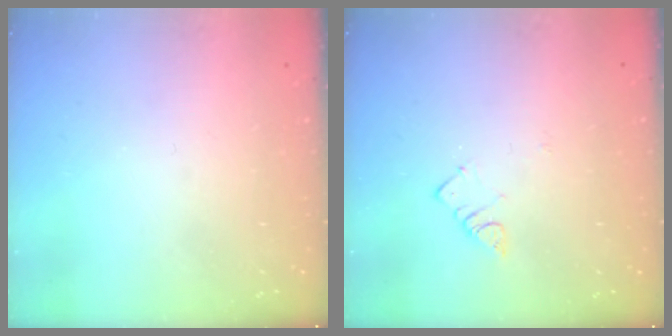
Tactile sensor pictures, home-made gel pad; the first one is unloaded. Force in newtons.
{"total": 3.2, "press": 3.2, "slide": 0.3}